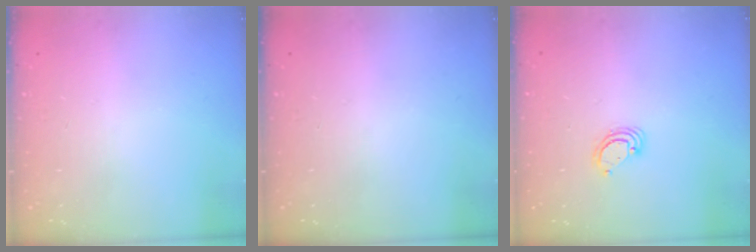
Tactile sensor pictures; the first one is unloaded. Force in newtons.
{"total": 0.0}
{"total": 3.8, "press": 3.8, "slide": 0.1}